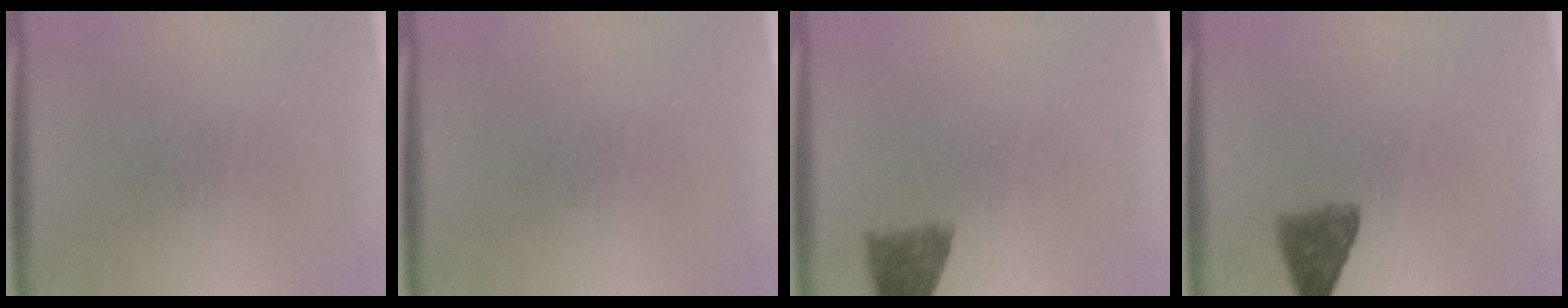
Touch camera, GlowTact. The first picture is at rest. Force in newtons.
{"total": 0.0}
{"total": 4.0}
{"total": 4.2}